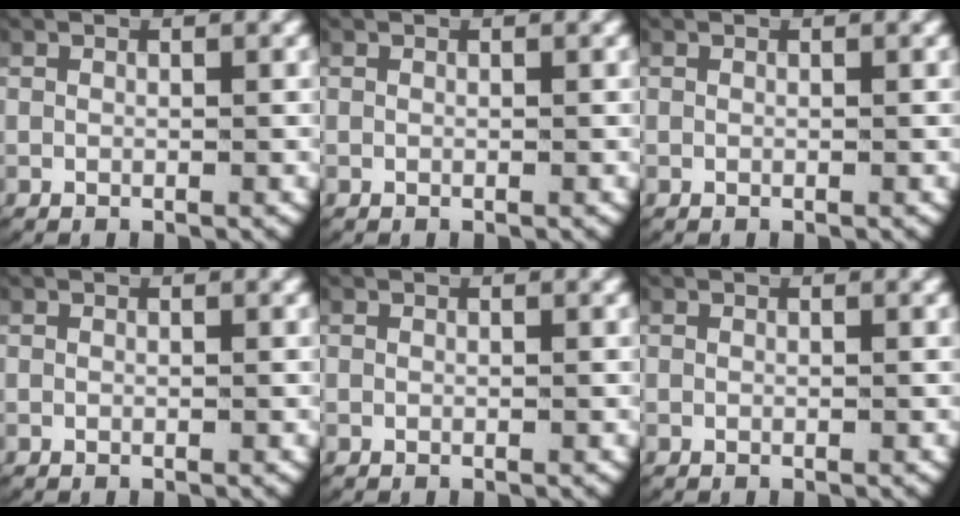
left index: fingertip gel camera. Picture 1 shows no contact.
{"total": 0.0}
{"total": 0.0}
{"total": 0.0}
{"total": 0.0}
{"total": 0.0}